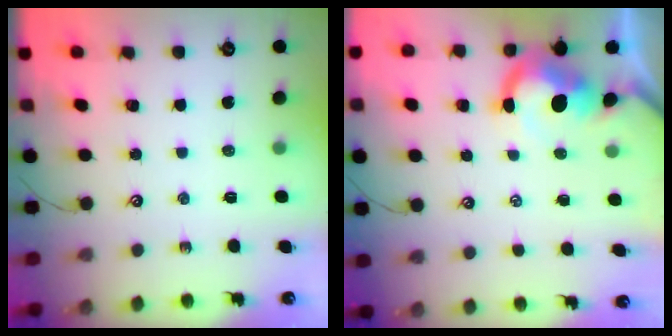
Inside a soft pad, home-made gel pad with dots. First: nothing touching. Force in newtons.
{"total": 3.6, "press": 3.4, "slide": 1.2}